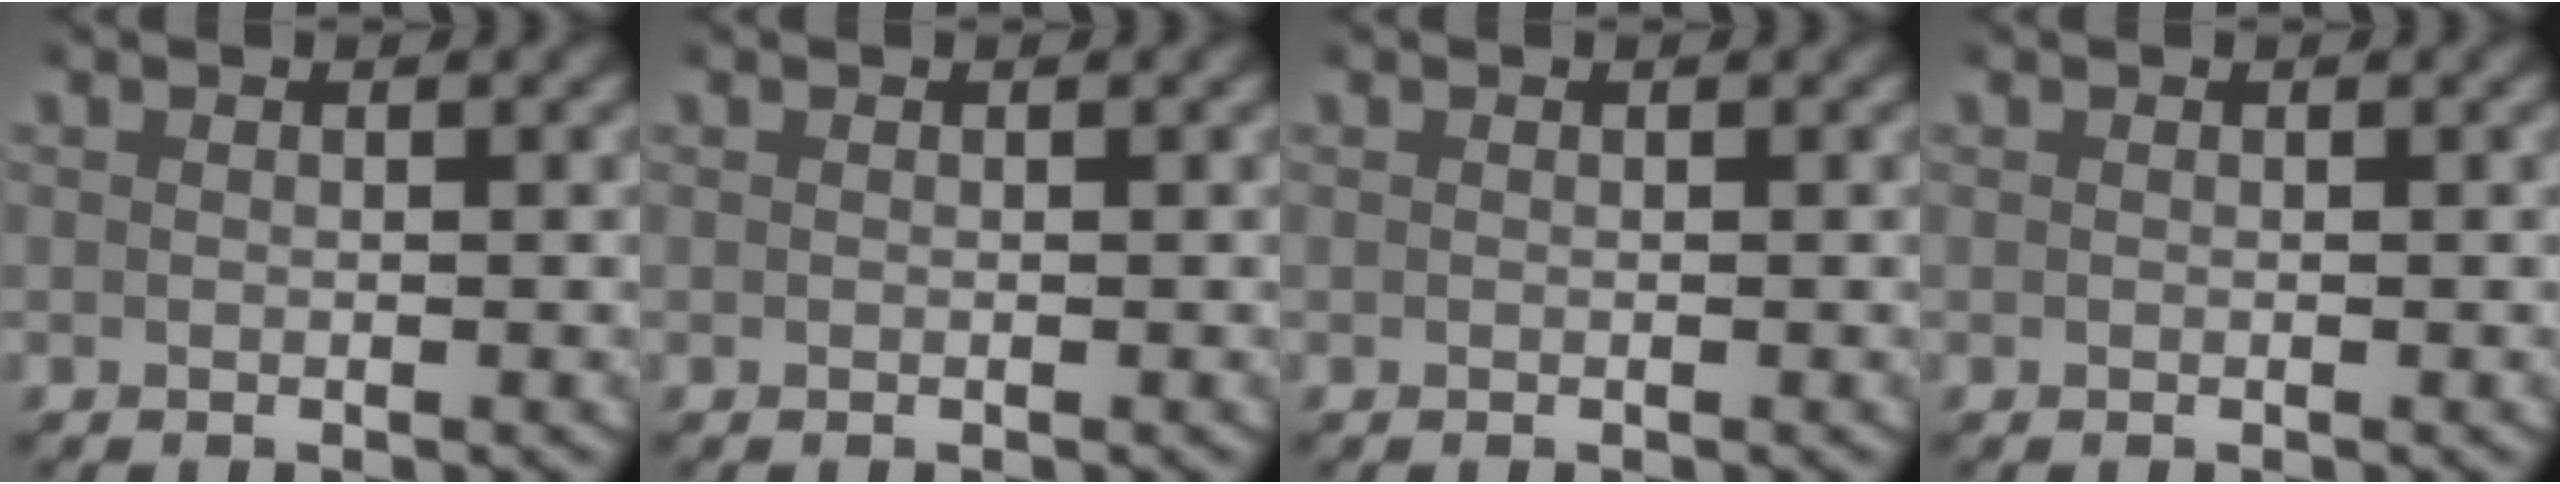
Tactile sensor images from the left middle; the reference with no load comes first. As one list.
[{"total": 0.0}, {"total": 0.0}, {"total": 0.0}]